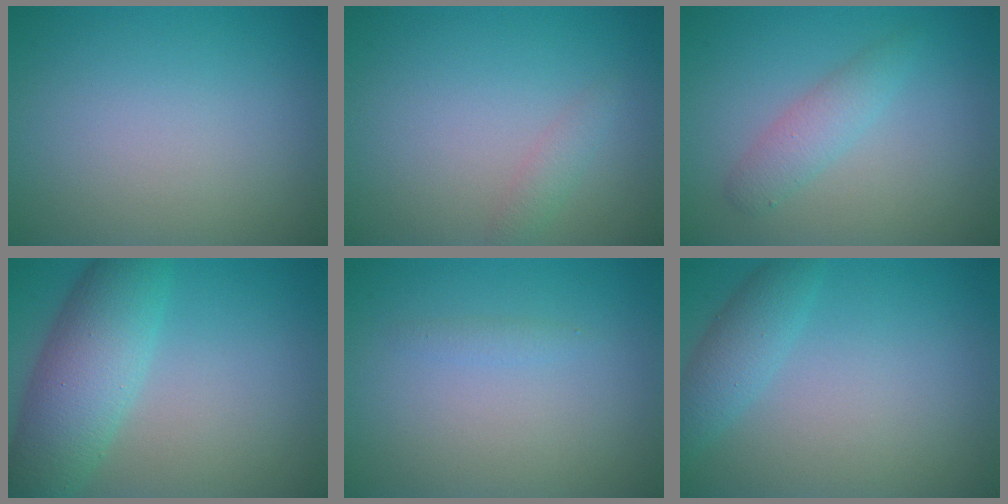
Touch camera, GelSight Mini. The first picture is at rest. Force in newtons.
{"total": 1.2, "press": 1.2, "slide": 0.1}
{"total": 2.2, "press": 2.2, "slide": 0.1}
{"total": 7.1, "press": 7.0, "slide": 0.3}
{"total": 0.7, "press": 0.7, "slide": 0.0}
{"total": 2.6, "press": 2.6, "slide": 0.1}